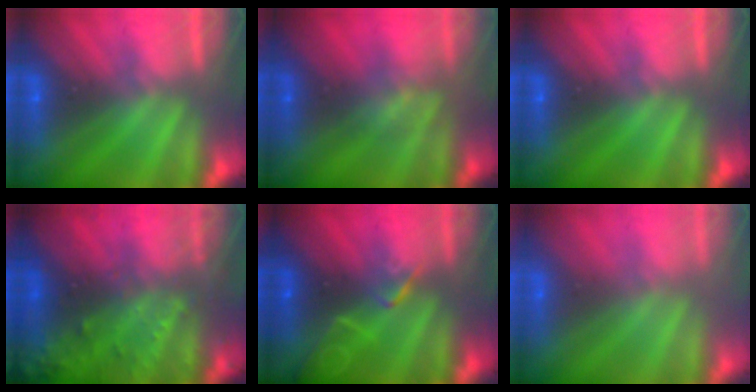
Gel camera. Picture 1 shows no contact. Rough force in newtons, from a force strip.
{"total": 2.7}
{"total": 0.0}
{"total": 9.1}
{"total": 2.1}
{"total": 2.9}